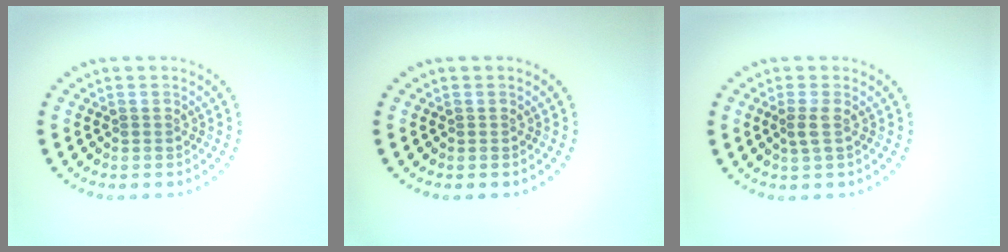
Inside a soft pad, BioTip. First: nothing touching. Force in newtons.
{"total": 0.0}
{"total": 1.2, "press": 1.1, "slide": 0.6}